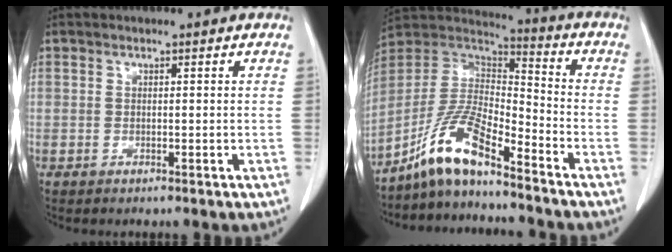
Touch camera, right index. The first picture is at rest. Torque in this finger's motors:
{"motor_torque": [1.08, -1.06, 0.47, 0.20]}